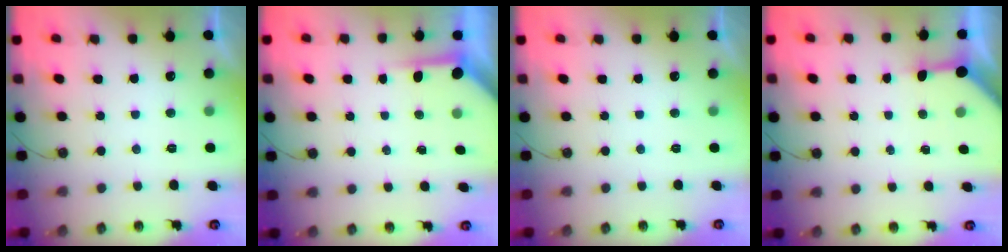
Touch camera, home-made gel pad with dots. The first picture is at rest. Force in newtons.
{"total": 3.8, "press": 3.7, "slide": 0.5}
{"total": 0.0}
{"total": 3.9, "press": 3.8, "slide": 0.4}